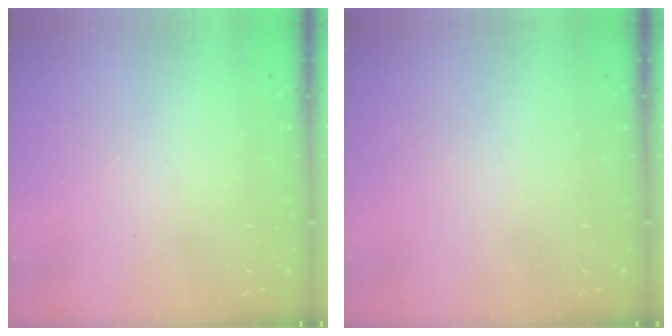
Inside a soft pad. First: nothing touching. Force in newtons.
{"total": 0.0}